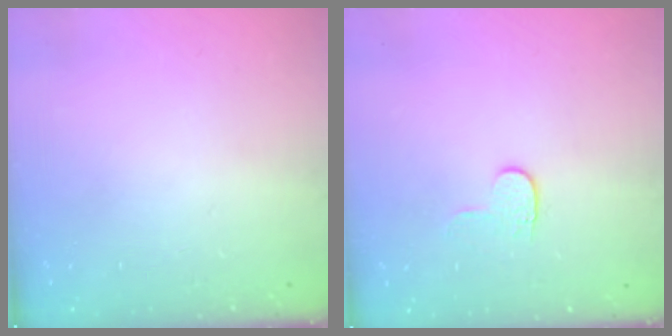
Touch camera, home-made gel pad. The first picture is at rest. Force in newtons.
{"total": 4.3, "press": 4.3, "slide": 0.5}